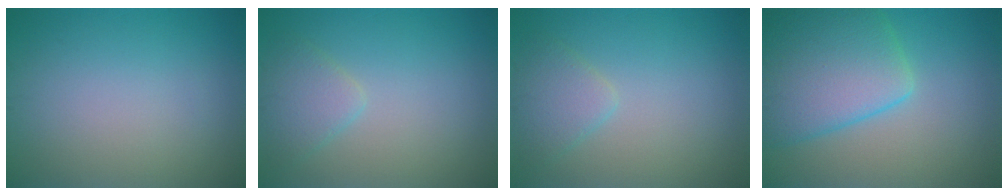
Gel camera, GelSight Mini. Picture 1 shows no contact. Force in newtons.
{"total": 2.3, "press": 2.3, "slide": 0.1}
{"total": 2.3, "press": 2.3, "slide": 0.1}
{"total": 8.2, "press": 8.2, "slide": 0.4}